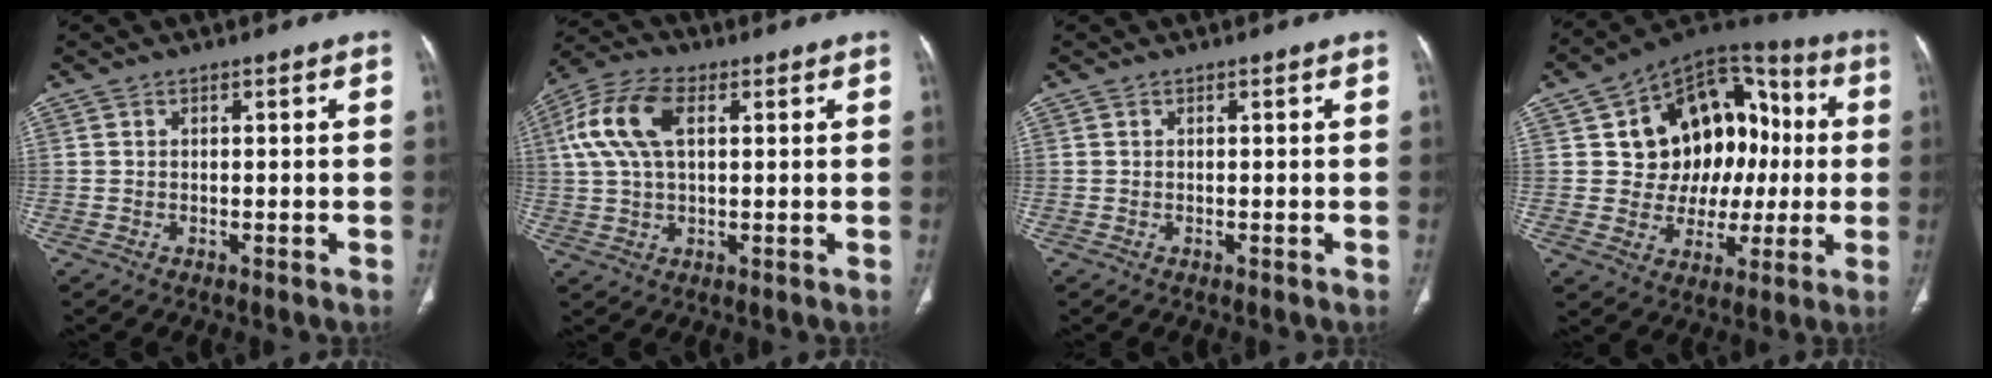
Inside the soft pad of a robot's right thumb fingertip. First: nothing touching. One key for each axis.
{"total": 11.4, "fx": 3.0, "fy": 6.0, "fz": 9.2, "tx": -0.206, "ty": 0.023, "tz": 0.056}
{"total": 0.0}
{"total": 19.8, "fx": 2.6, "fy": 15.0, "fz": 12.6, "tx": -0.122, "ty": 0.041, "tz": 0.049}